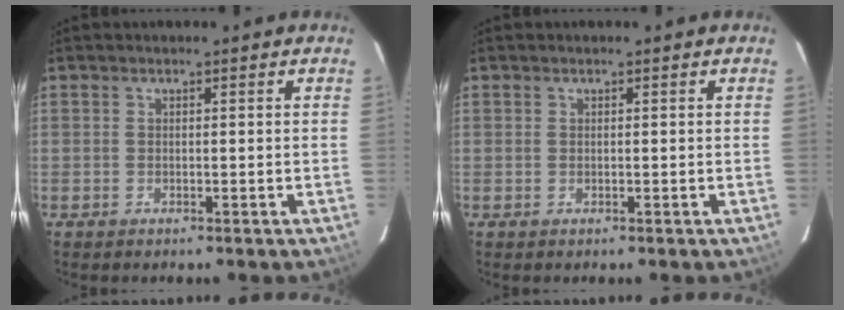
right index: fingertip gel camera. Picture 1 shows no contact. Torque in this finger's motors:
{"motor_torque": [0.00, 0.00, 0.00, 0.01]}